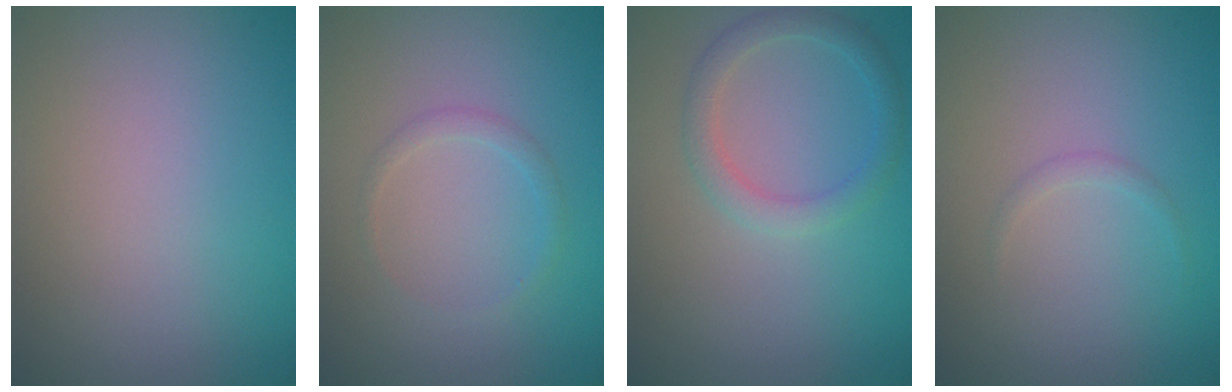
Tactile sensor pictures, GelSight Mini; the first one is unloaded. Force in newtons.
{"total": 1.1, "press": 1.1, "slide": 0.0}
{"total": 2.3, "press": 2.3, "slide": 0.1}
{"total": 0.6, "press": 0.6, "slide": 0.1}